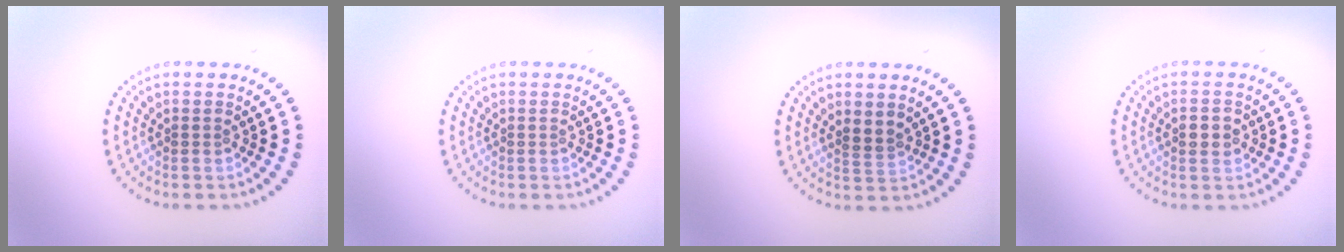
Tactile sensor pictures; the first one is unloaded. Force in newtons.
{"total": 0.0}
{"total": 1.2, "press": 1.0, "slide": 0.8}
{"total": 1.6, "press": 1.6, "slide": 0.1}